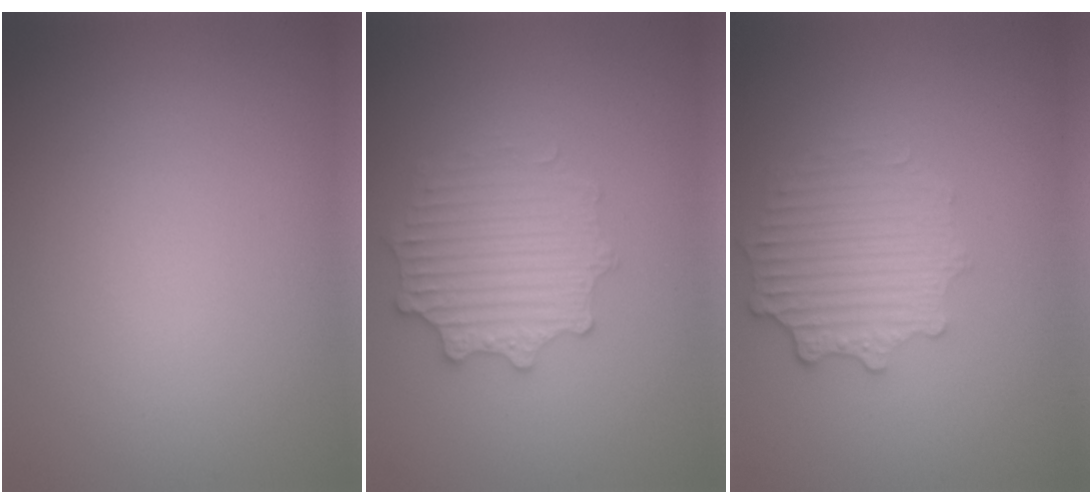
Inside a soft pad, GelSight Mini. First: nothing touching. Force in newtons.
{"total": 2.9, "press": 2.9, "slide": 0.6}
{"total": 3.5, "press": 2.8, "slide": 2.0}